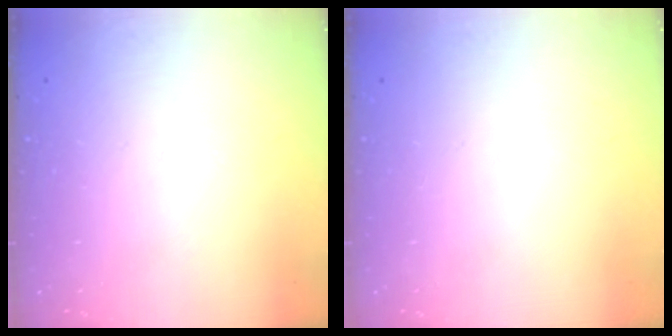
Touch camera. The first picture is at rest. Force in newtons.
{"total": 0.0}